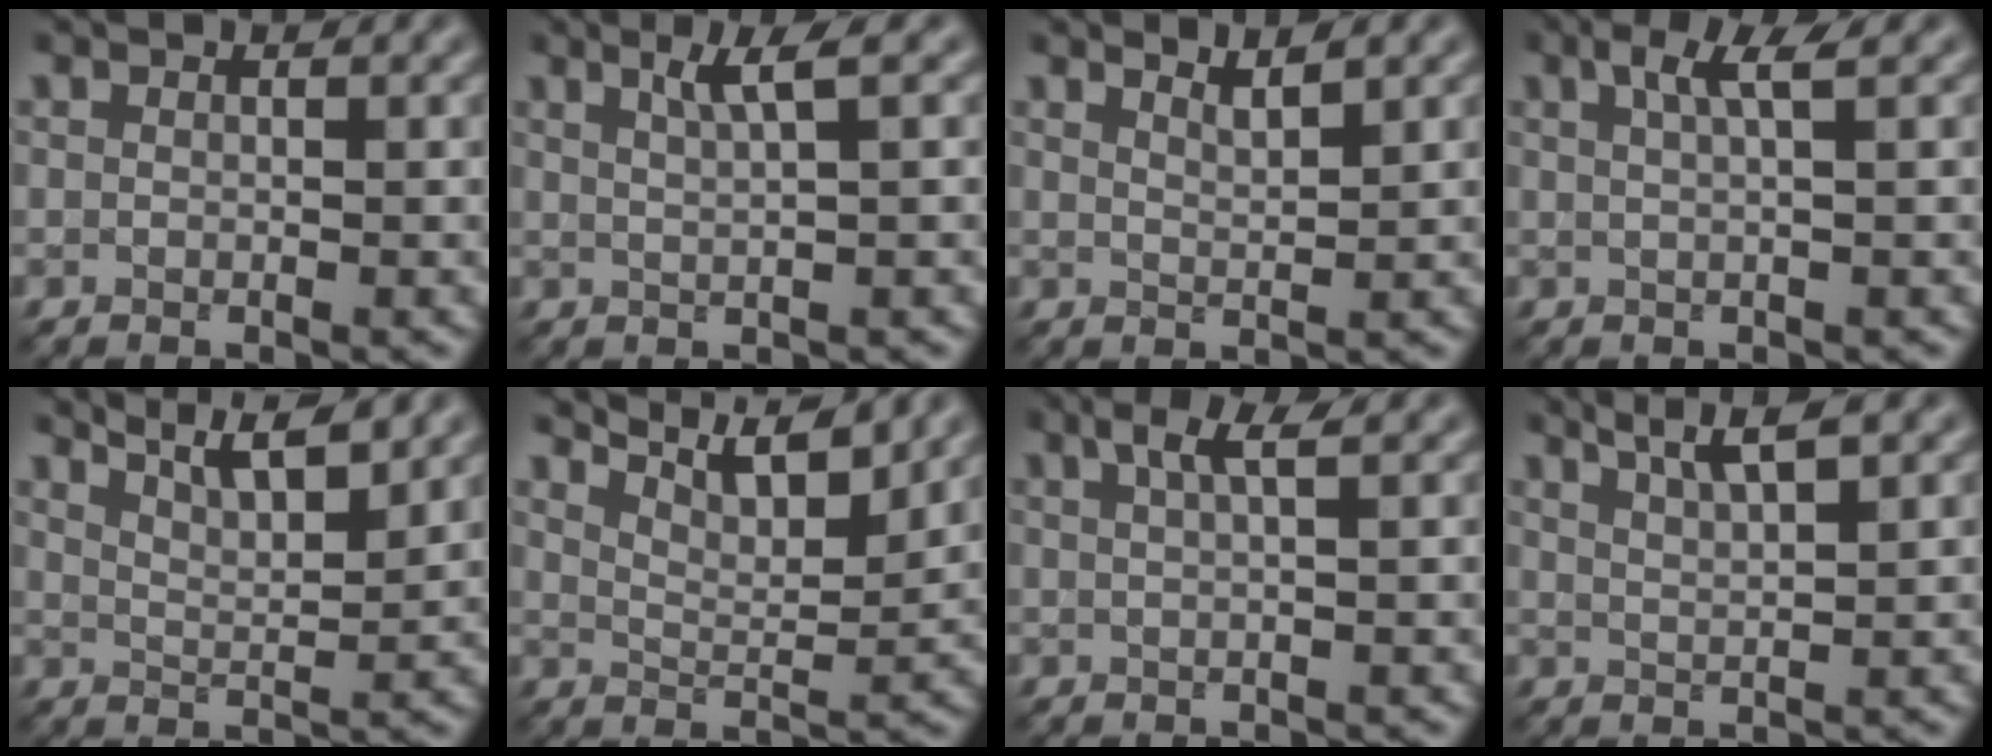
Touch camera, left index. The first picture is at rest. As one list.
[{"total": 2.6, "force": [1.3, 0.4, 2.2], "torque": [-0.029, 0.004, 0.020]}, {"total": 2.0, "force": [1.6, 0.5, 1.2], "torque": [-0.006, 0.003, 0.021]}, {"total": 2.8, "force": [1.2, 0.6, 2.5], "torque": [-0.032, 0.004, 0.018]}, {"total": 6.6, "force": [5.2, 1.7, 3.6], "torque": [-0.028, 0.023, 0.046]}, {"total": 6.3, "force": [5.4, 1.2, 3.0], "torque": [-0.047, 0.006, 0.070]}, {"total": 2.6, "force": [1.3, 0.5, 2.2], "torque": [-0.028, 0.005, 0.019]}, {"total": 4.2, "force": [2.9, 0.8, 2.9], "torque": [-0.029, 0.010, 0.037]}]